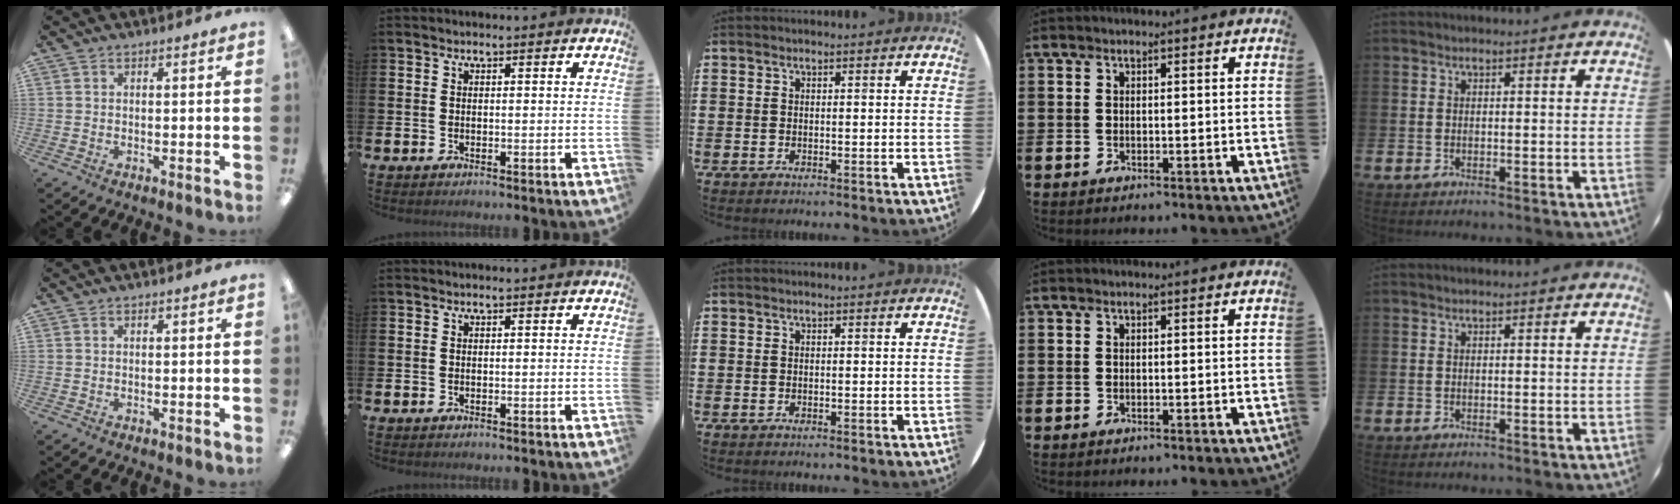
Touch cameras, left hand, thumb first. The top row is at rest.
{}